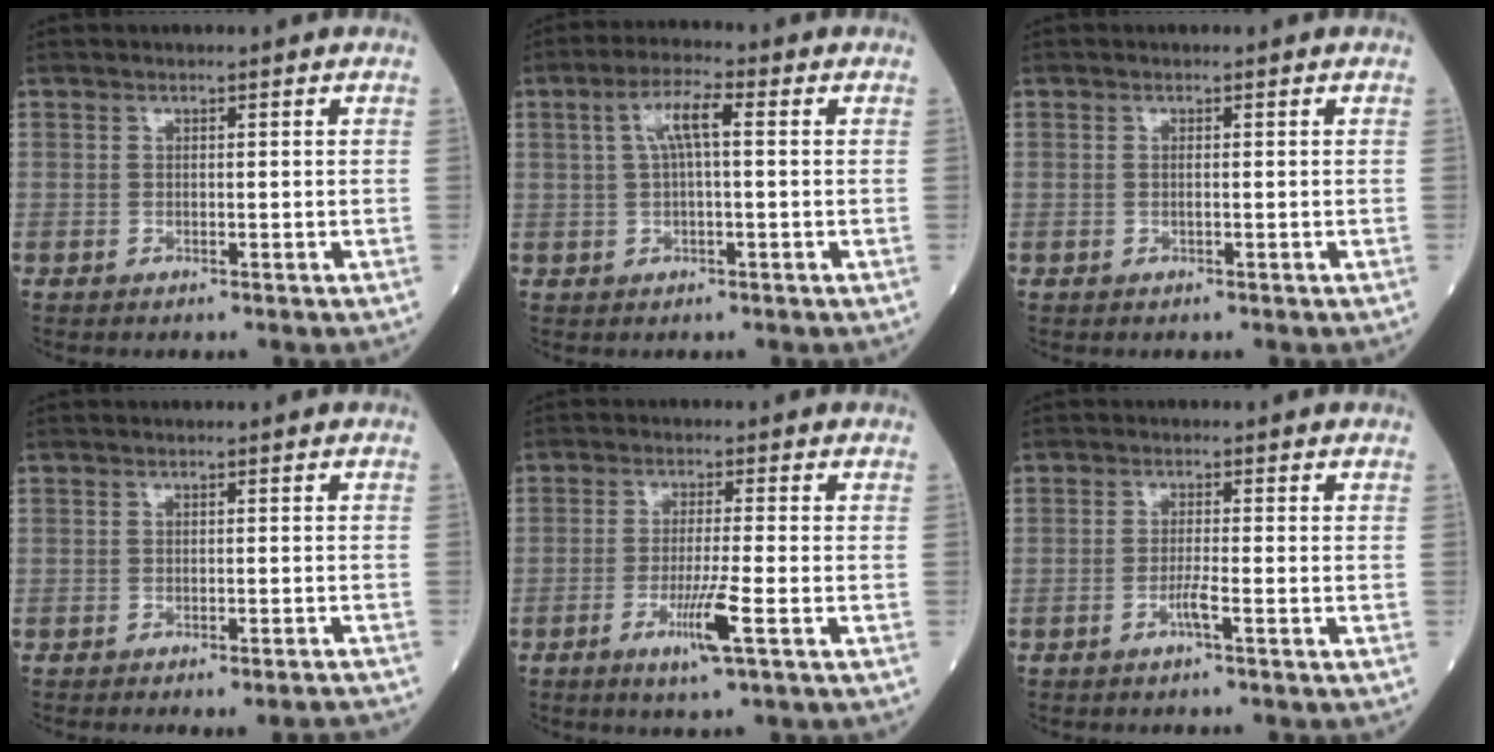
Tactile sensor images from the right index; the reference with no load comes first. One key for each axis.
{"total": 5.3, "fx": 1.1, "fy": 1.0, "fz": 5.1, "tx": -0.101, "ty": 0.019, "tz": 0.023}
{"total": 0.5, "fx": 0.0, "fy": 0.0, "fz": 0.5, "tx": -0.015, "ty": -0.002, "tz": -0.001}
{"total": 4.4, "fx": -4.1, "fy": 0.2, "fz": 1.5, "tx": -0.009, "ty": -0.008, "tz": -0.052}
{"total": 6.1, "fx": -2.4, "fy": -0.6, "fz": 5.5, "tx": -0.106, "ty": -0.016, "tz": -0.047}
{"total": 2.5, "fx": -1.0, "fy": -0.2, "fz": 2.2, "tx": -0.048, "ty": -0.004, "tz": -0.021}